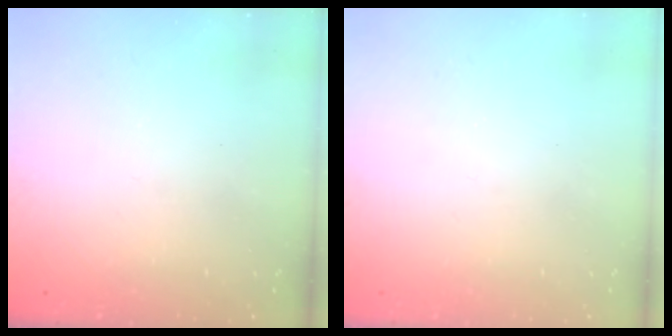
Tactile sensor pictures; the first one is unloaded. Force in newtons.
{"total": 0.7, "press": 0.7, "slide": 0.1}